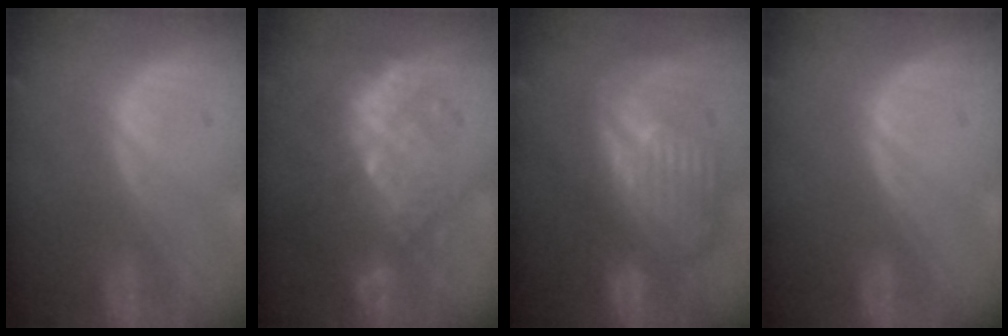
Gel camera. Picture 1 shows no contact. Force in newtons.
{"total": 9.2, "press": 8.8, "slide": 2.6}
{"total": 11.8, "press": 10.2, "slide": 6.0}
{"total": 0.0}